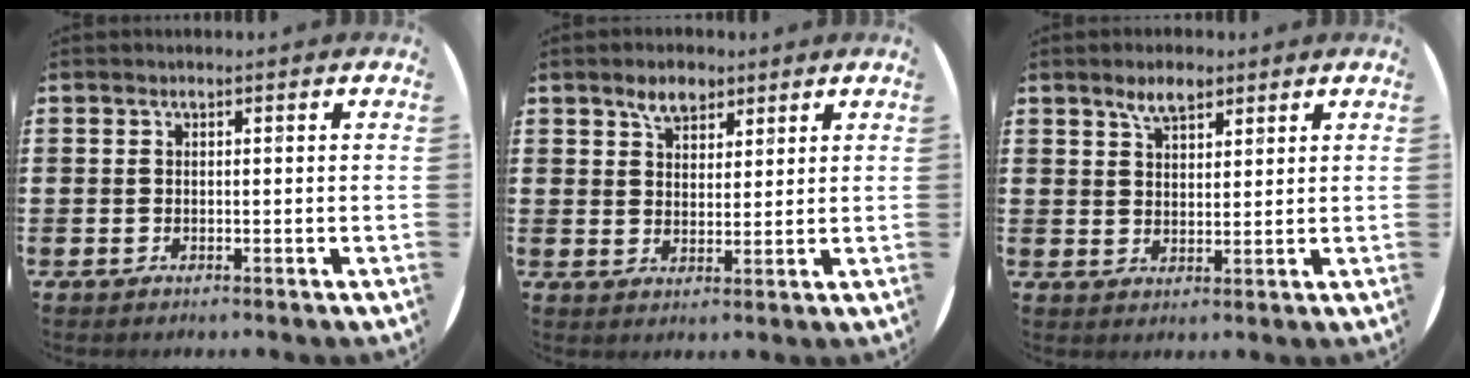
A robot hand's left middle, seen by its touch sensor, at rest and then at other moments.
{"total": 4.0, "force": [3.1, 2.1, 1.6], "torque": [-0.022, 0.001, 0.054]}
{"total": 4.1, "force": [3.1, 1.8, 2.1], "torque": [-0.038, 0.004, 0.054]}